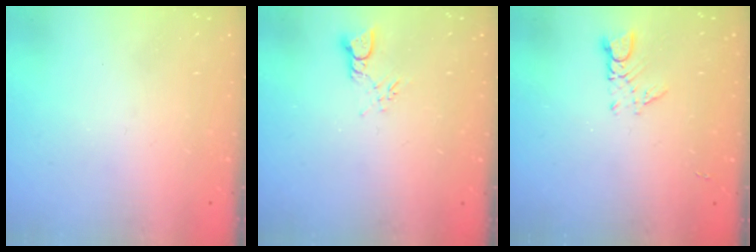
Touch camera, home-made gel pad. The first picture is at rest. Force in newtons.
{"total": 2.8, "press": 2.8, "slide": 0.4}
{"total": 2.7, "press": 2.6, "slide": 0.3}